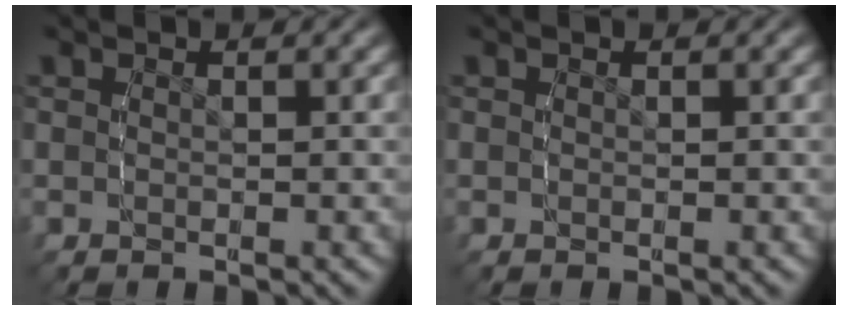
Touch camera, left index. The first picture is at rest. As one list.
[{"total": 0.0}]